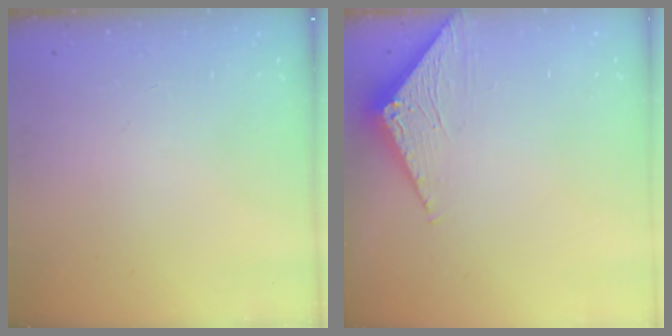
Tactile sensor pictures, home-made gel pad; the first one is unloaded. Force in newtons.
{"total": 3.1, "press": 3.1, "slide": 0.2}